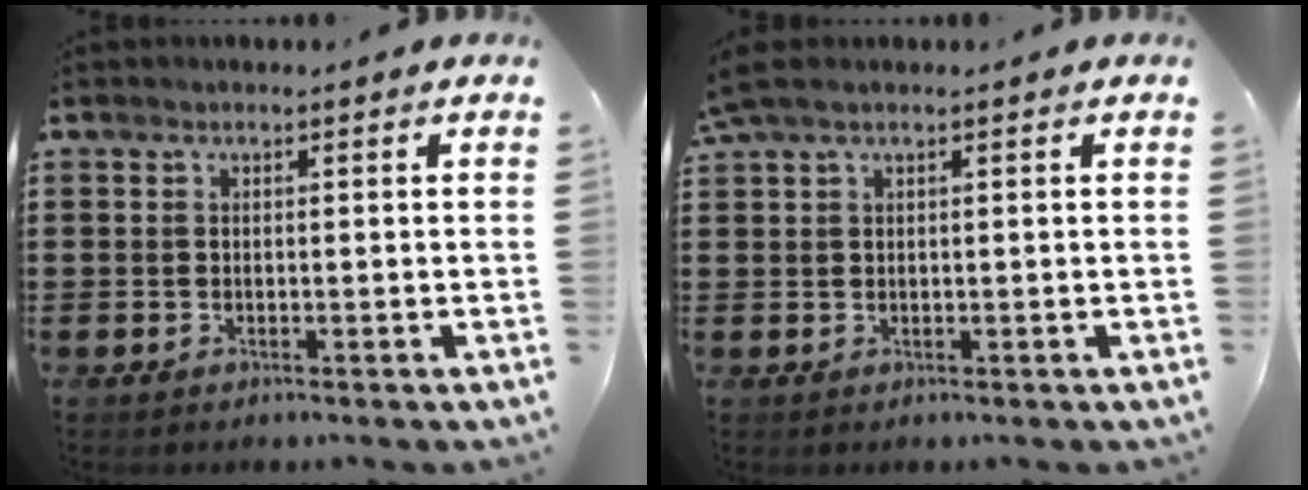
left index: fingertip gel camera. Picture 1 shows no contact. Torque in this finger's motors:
{"motor_torque": [1.34, -0.79, 0.53, 0.16]}